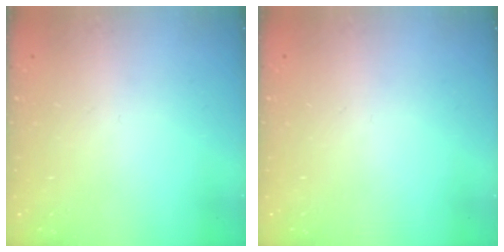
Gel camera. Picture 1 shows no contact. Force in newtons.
{"total": 0.0}